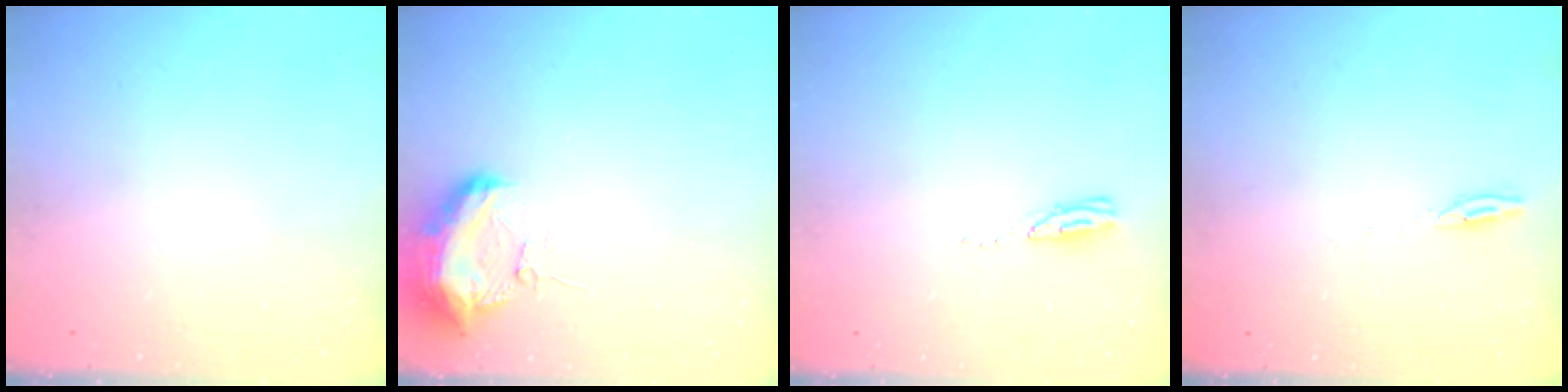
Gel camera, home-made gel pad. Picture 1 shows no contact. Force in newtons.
{"total": 10.0, "press": 10.0, "slide": 0.8}
{"total": 3.6, "press": 3.5, "slide": 0.3}
{"total": 2.7, "press": 2.7, "slide": 0.2}